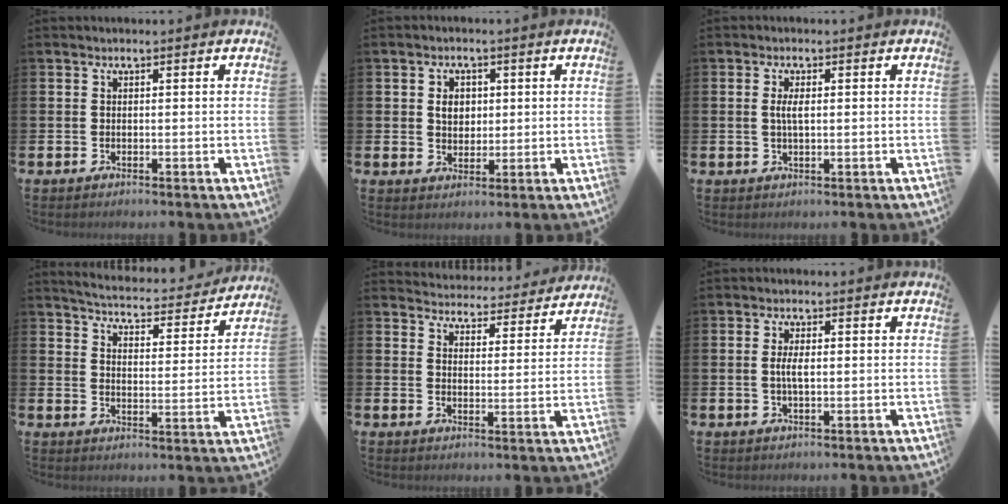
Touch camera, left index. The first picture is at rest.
{"total": 3.0, "force": [0.9, 2.4, 1.6], "torque": [-0.013, 0.001, 0.009]}
{"total": 2.2, "force": [0.4, 0.8, 2.1], "torque": [-0.040, 0.003, 0.004]}
{"total": 5.0, "force": [4.9, 0.3, 0.8], "torque": [-0.040, -0.038, 0.081]}
{"total": 4.4, "force": [4.4, 0.8, -0.2], "torque": [-0.004, -0.042, 0.071]}
{"total": 2.6, "force": [0.1, 0.9, 2.4], "torque": [-0.045, 0.003, -0.001]}